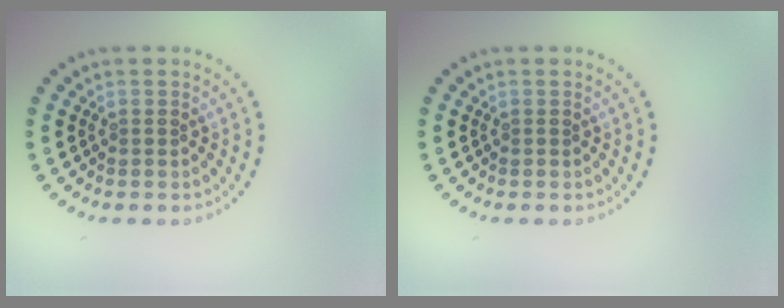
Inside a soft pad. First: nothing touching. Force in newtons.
{"total": 0.0}